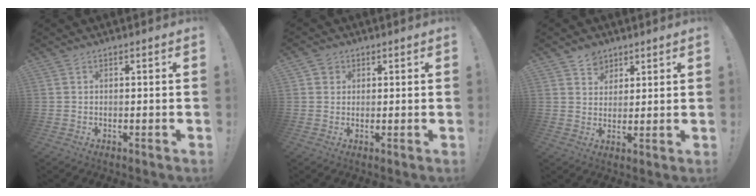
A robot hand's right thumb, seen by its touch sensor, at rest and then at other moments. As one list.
[{"total": 2.5, "force": [1.2, 2.2, 0.3], "torque": [0.005, -0.005, 0.019]}, {"total": 5.0, "force": [3.4, 3.7, 0.2], "torque": [0.002, -0.027, 0.065]}]